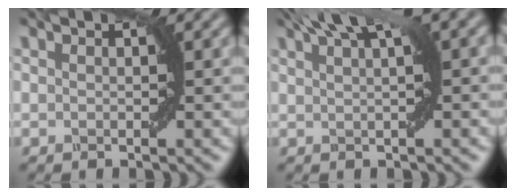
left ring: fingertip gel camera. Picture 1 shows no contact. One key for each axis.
{"total": 5.7, "fx": 3.2, "fy": 1.3, "fz": 4.5, "tx": -0.061, "ty": 0.029, "tz": 0.043}